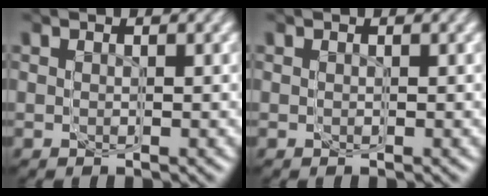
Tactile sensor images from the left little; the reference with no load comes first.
{"total": 0.0}